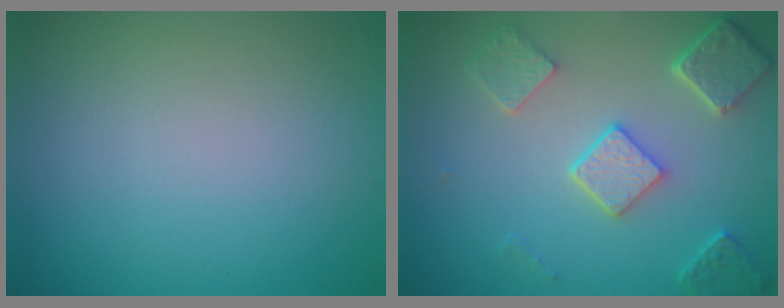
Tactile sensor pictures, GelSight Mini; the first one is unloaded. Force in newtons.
{"total": 4.9, "press": 3.8, "slide": 3.1}